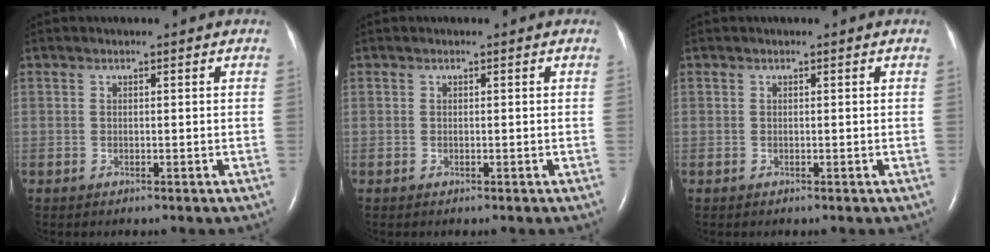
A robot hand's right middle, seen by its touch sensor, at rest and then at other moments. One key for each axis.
{"total": 0.0}
{"total": 0.0}